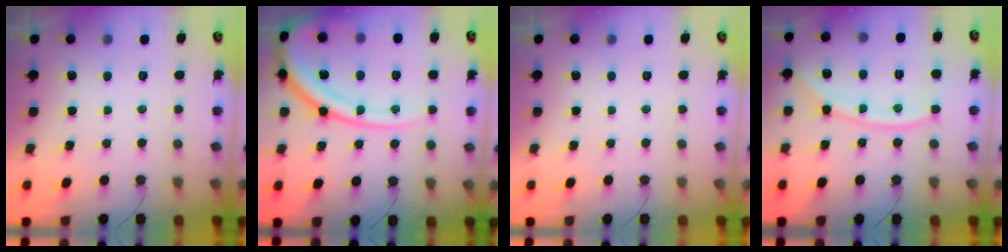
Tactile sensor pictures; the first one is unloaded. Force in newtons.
{"total": 20.8, "press": 20.8, "slide": 1.8}
{"total": 0.0}
{"total": 12.8, "press": 12.7, "slide": 1.5}